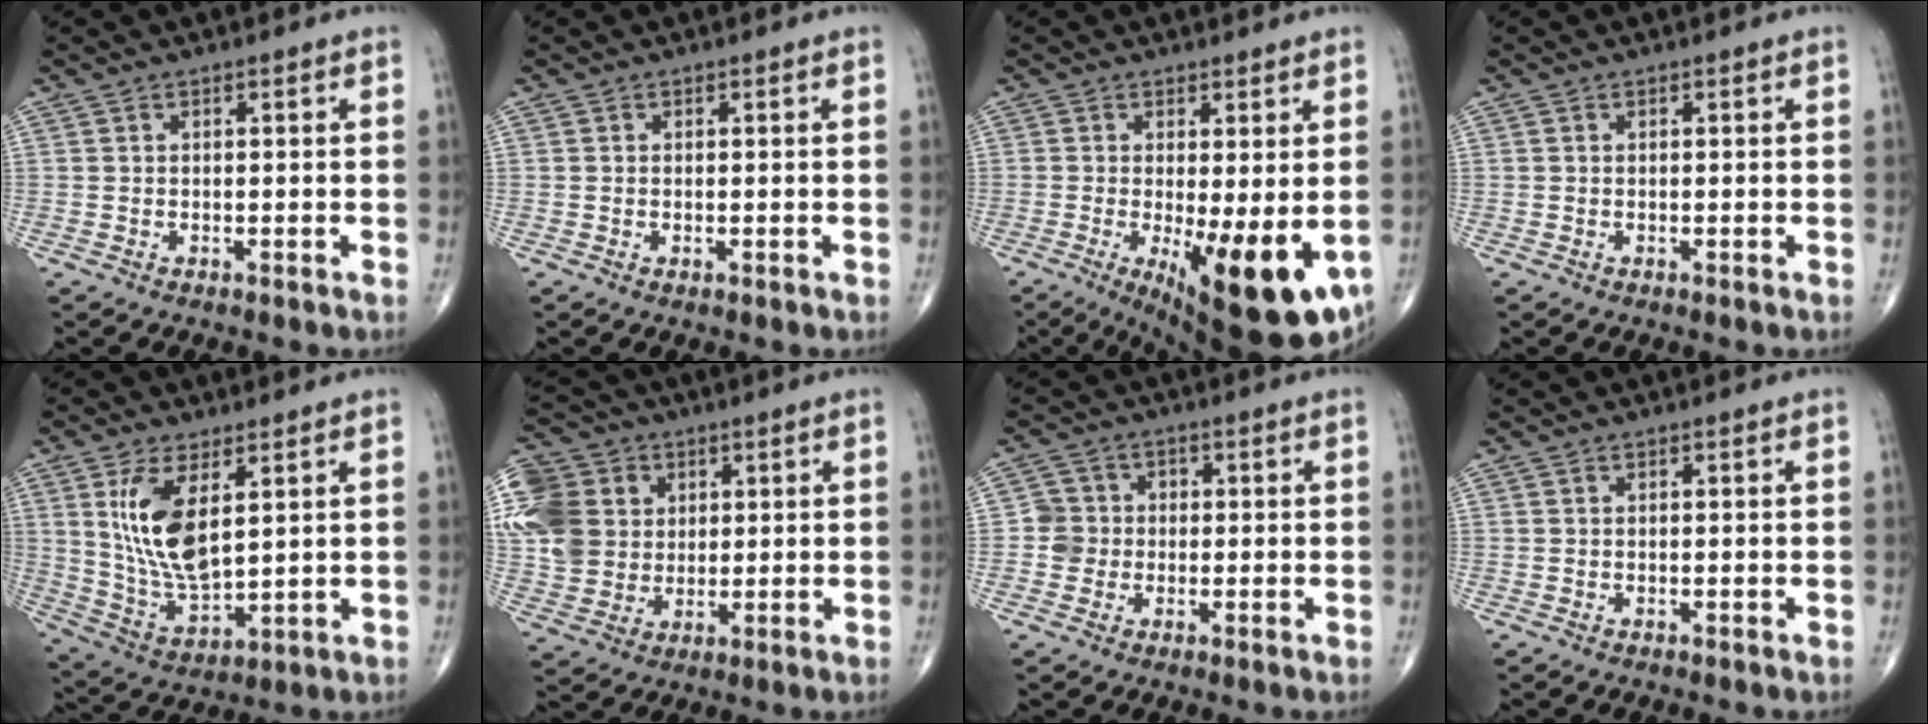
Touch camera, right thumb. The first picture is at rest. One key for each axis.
{"total": 0.0}
{"total": 15.2, "fx": -3.6, "fy": 4.7, "fz": 14.0, "tx": -0.167, "ty": -0.027, "tz": -0.032}
{"total": 0.0}
{"total": 13.0, "fx": 4.0, "fy": 5.8, "fz": 10.9, "tx": -0.206, "ty": -0.025, "tz": 0.092}
{"total": 19.6, "fx": 4.3, "fy": 16.3, "fz": 9.9, "tx": -0.223, "ty": 0.025, "tz": 0.086}
{"total": 4.4, "fx": -0.5, "fy": 4.3, "fz": 0.6, "tx": 0.023, "ty": 0.012, "tz": -0.018}
{"total": 0.0}